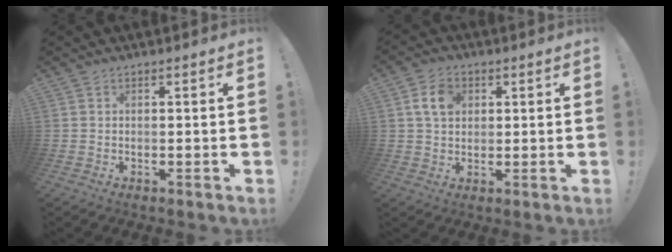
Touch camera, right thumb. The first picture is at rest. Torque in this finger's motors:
{"motor_torque": [0.91, 1.16, 0.56, 0.09, 0.00]}